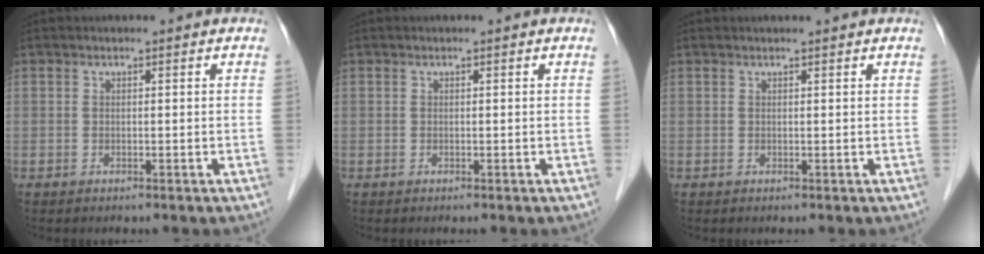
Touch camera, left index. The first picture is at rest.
{"total": 0.0}
{"total": 1.3, "force": [1.2, 0.0, 0.4], "torque": [-0.008, 0.010, 0.018]}